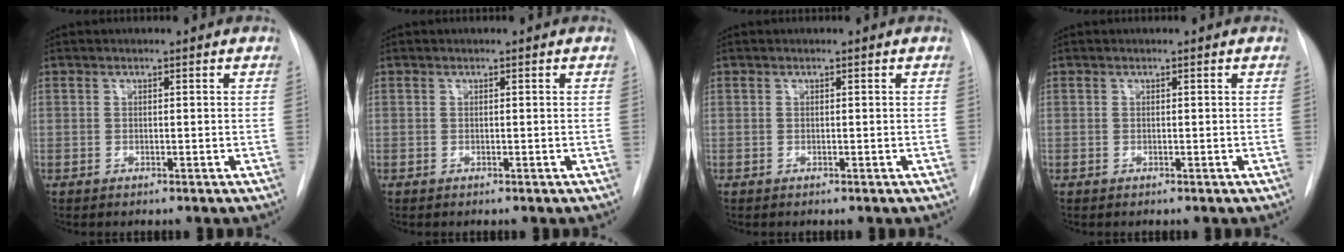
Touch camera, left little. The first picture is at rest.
{"total": 0.0}
{"total": 0.0}
{"total": 0.0}